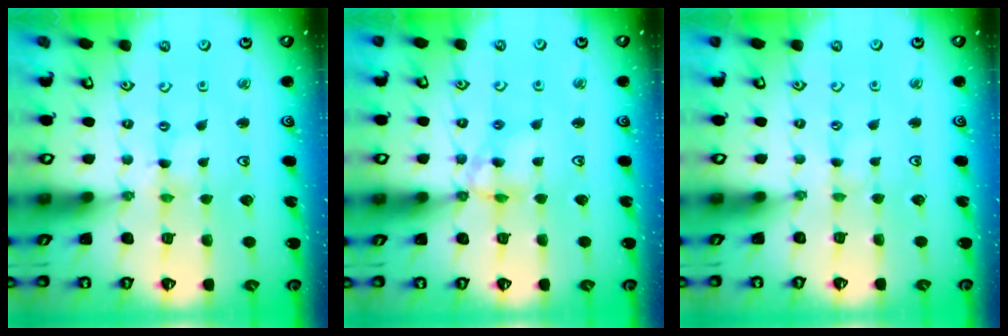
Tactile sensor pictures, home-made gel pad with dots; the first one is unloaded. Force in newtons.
{"total": 9.0, "press": 9.0, "slide": 0.9}
{"total": 0.8, "press": 0.8, "slide": 0.3}